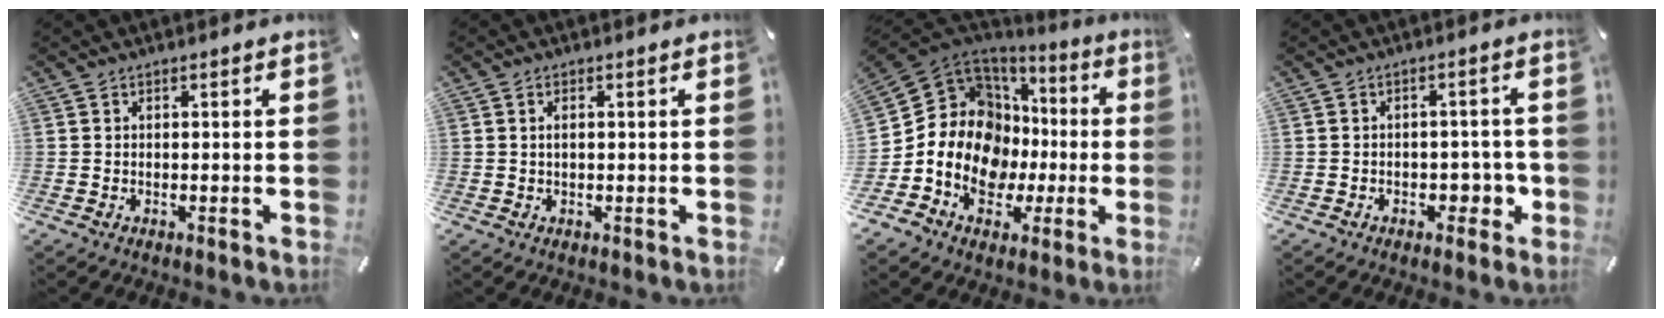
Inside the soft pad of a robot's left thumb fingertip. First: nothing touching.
{"total": 1.4, "force": [0.2, 0.6, 1.2], "torque": [-0.025, 0.003, 0.003]}
{"total": 14.3, "force": [-1.4, 12.3, 7.1], "torque": [-0.169, -0.027, -0.029]}
{"total": 4.9, "force": [-1.4, 3.5, 3.0], "torque": [-0.026, 0.000, -0.027]}